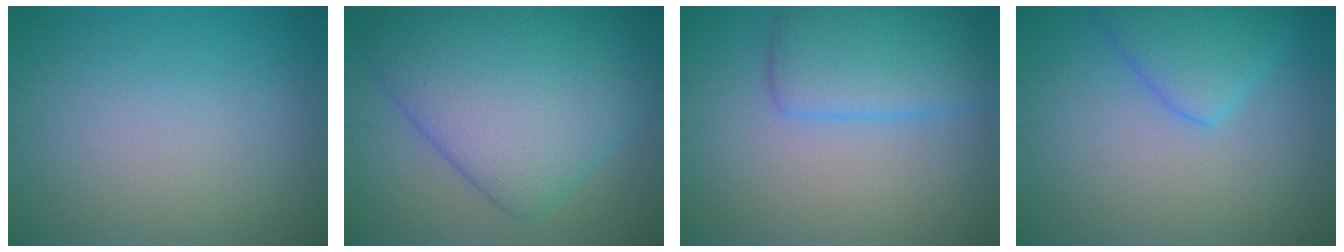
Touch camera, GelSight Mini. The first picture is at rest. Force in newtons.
{"total": 10.5, "press": 10.5, "slide": 0.1}
{"total": 4.6, "press": 4.6, "slide": 0.2}
{"total": 3.8, "press": 3.8, "slide": 0.3}